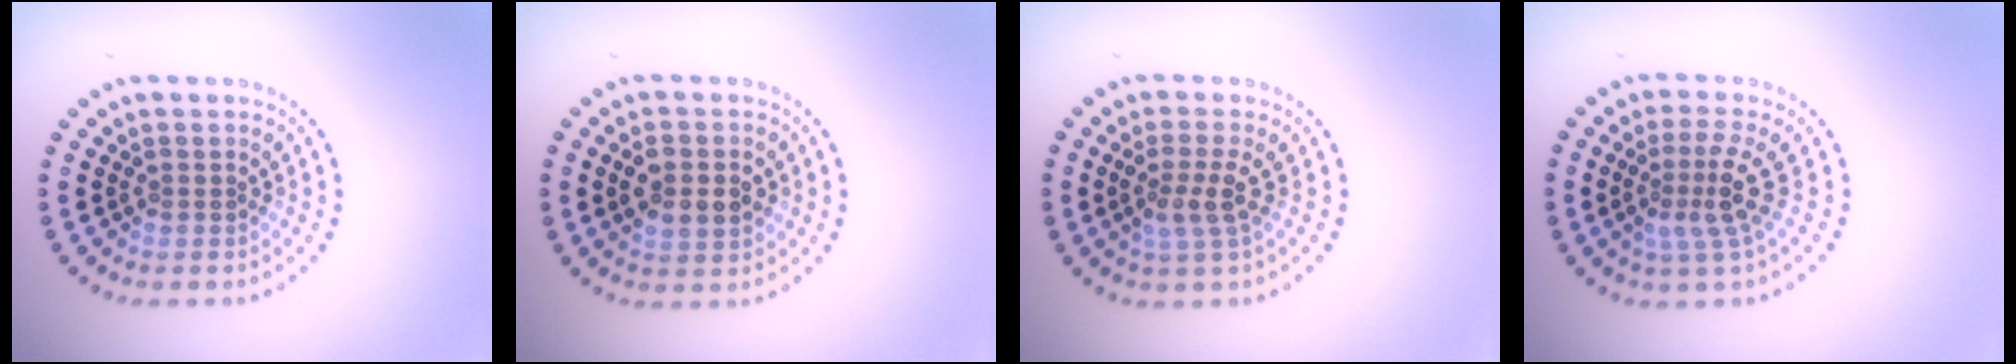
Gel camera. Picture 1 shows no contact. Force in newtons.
{"total": 3.5, "press": 3.5, "slide": 0.3}
{"total": 2.5, "press": 2.1, "slide": 1.4}
{"total": 3.5, "press": 2.4, "slide": 2.5}